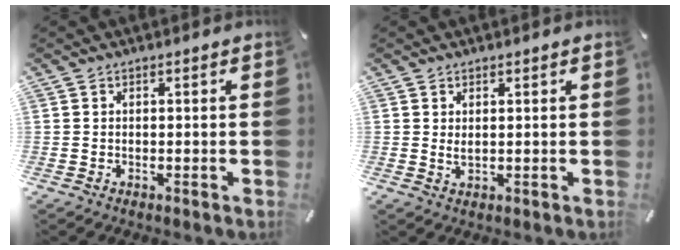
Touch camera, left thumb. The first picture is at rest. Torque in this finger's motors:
{"motor_torque": [-0.04, 0.11, 0.01, 0.02, 0.03]}